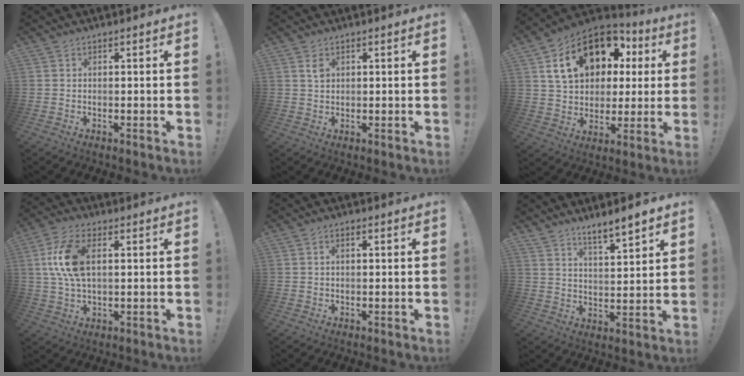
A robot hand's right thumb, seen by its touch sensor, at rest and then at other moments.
{"total": 2.4, "force": [1.2, 1.5, 1.5], "torque": [-0.008, -0.006, 0.017]}
{"total": 19.7, "force": [8.0, 13.6, 11.9], "torque": [-0.181, -0.023, 0.157]}
{"total": 12.5, "force": [2.6, 6.6, 10.3], "torque": [-0.197, -0.003, 0.046]}
{"total": 1.2, "force": [0.2, 0.6, 1.0], "torque": [-0.012, 0.000, 0.002]}
{"total": 7.0, "force": [6.1, 0.7, 3.4], "torque": [-0.048, -0.045, 0.106]}